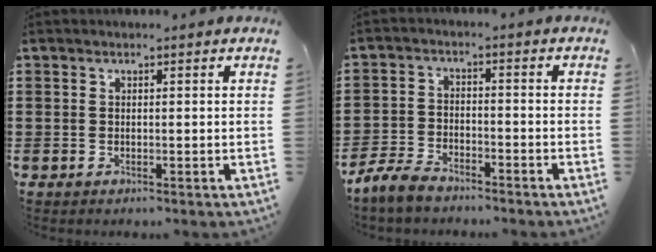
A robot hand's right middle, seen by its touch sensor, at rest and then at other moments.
{"total": 4.6, "force": [-4.2, 1.3, 1.6], "torque": [-0.055, -0.003, -0.091]}